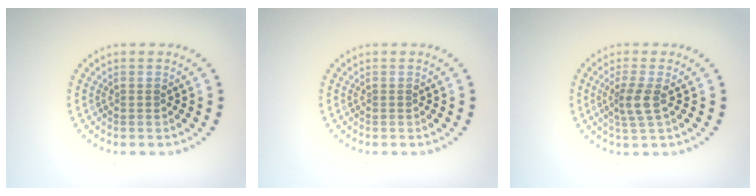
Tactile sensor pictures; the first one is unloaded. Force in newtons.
{"total": 0.0}
{"total": 2.3, "press": 1.9, "slide": 1.4}